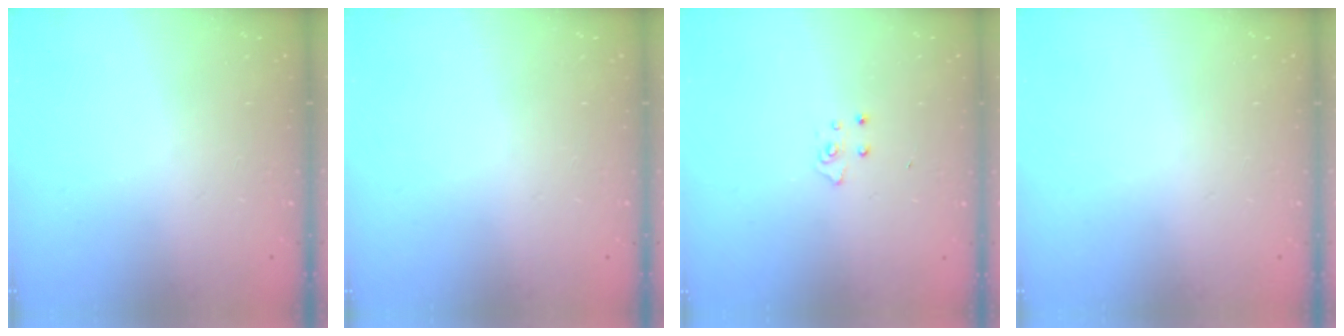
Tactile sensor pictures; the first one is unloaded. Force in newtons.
{"total": 0.0}
{"total": 3.9, "press": 3.9, "slide": 0.3}
{"total": 0.0}